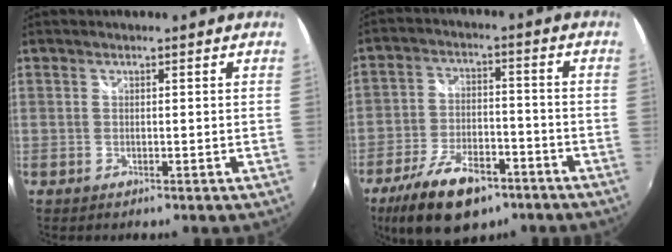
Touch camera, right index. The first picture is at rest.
{"total": 14.2, "force": [-9.1, 7.3, 8.2], "torque": [-0.176, -0.009, -0.146]}